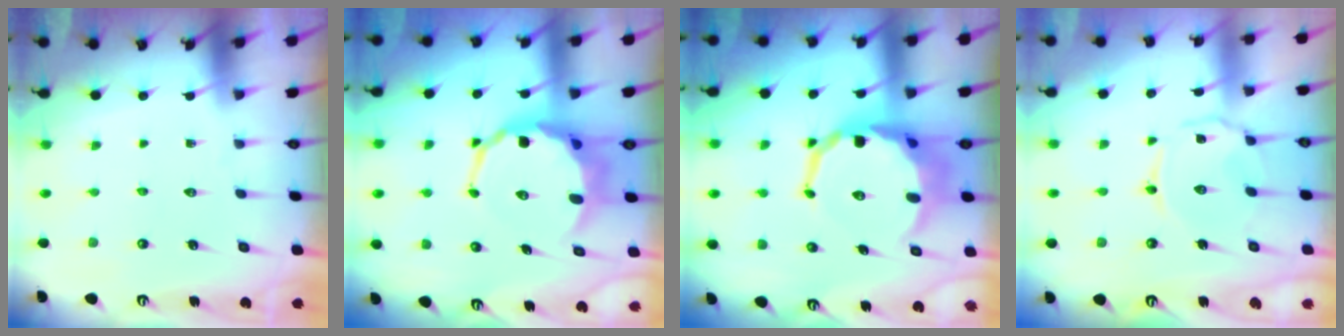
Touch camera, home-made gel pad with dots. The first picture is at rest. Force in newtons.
{"total": 9.4, "press": 9.0, "slide": 2.8}
{"total": 12.9, "press": 12.7, "slide": 2.7}
{"total": 2.8, "press": 2.8, "slide": 0.6}